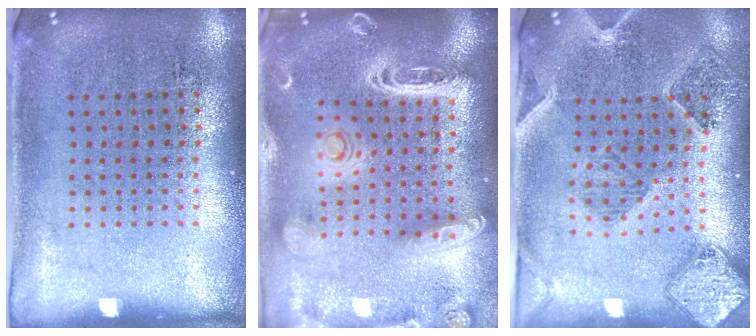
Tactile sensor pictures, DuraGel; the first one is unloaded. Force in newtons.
{"total": 3.0, "press": 2.5, "slide": 1.6}
{"total": 1.6, "press": 1.5, "slide": 0.3}